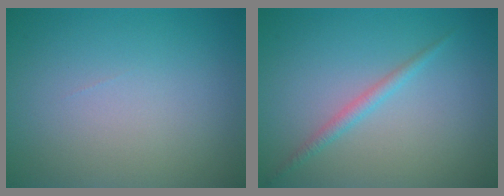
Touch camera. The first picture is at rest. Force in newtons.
{"total": 1.4, "press": 1.4, "slide": 0.1}